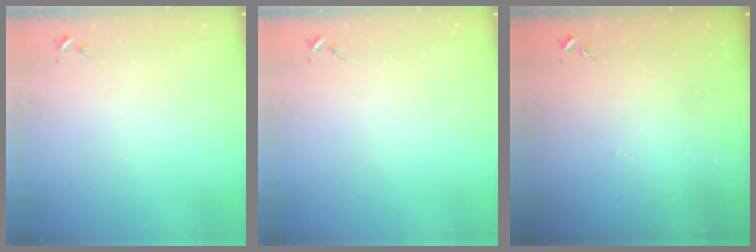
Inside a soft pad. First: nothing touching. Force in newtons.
{"total": 0.0}
{"total": 2.7, "press": 2.7, "slide": 0.1}